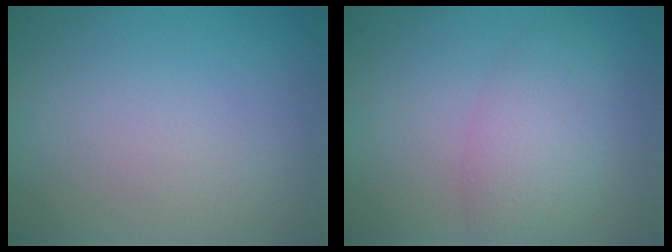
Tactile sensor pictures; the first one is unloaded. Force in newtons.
{"total": 3.9, "press": 3.9, "slide": 0.1}